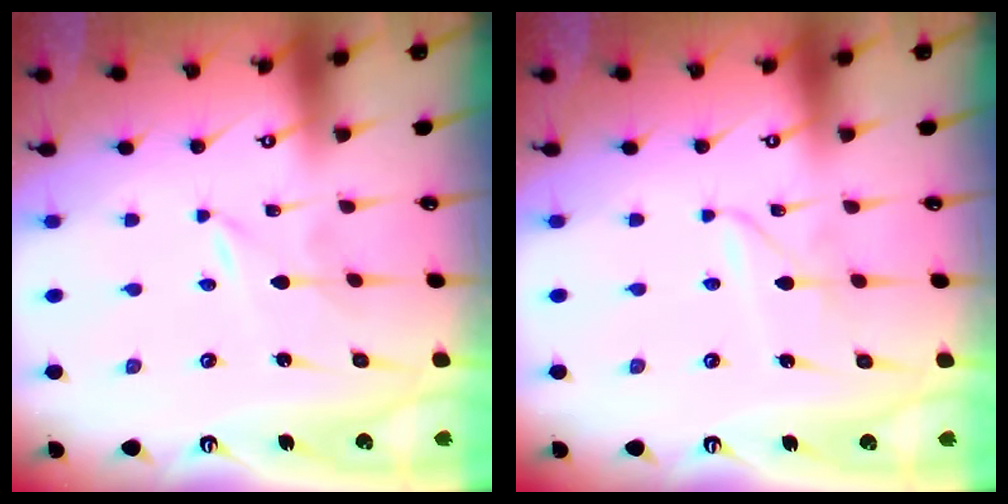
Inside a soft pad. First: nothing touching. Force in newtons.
{"total": 2.1, "press": 2.1, "slide": 0.2}